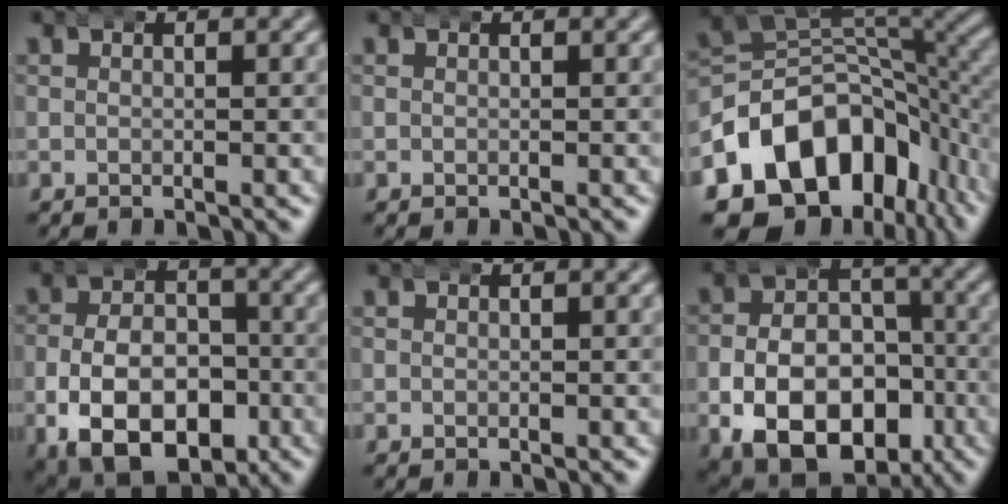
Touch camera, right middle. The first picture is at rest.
{"total": 0.0}
{"total": 18.0, "force": [-5.0, 12.7, 11.6], "torque": [-0.223, -0.057, -0.057]}
{"total": 12.5, "force": [-5.2, 8.4, 7.7], "torque": [-0.138, -0.049, -0.062]}
{"total": 0.0}
{"total": 13.3, "force": [-5.1, 9.8, 7.4], "torque": [-0.136, -0.046, -0.067]}